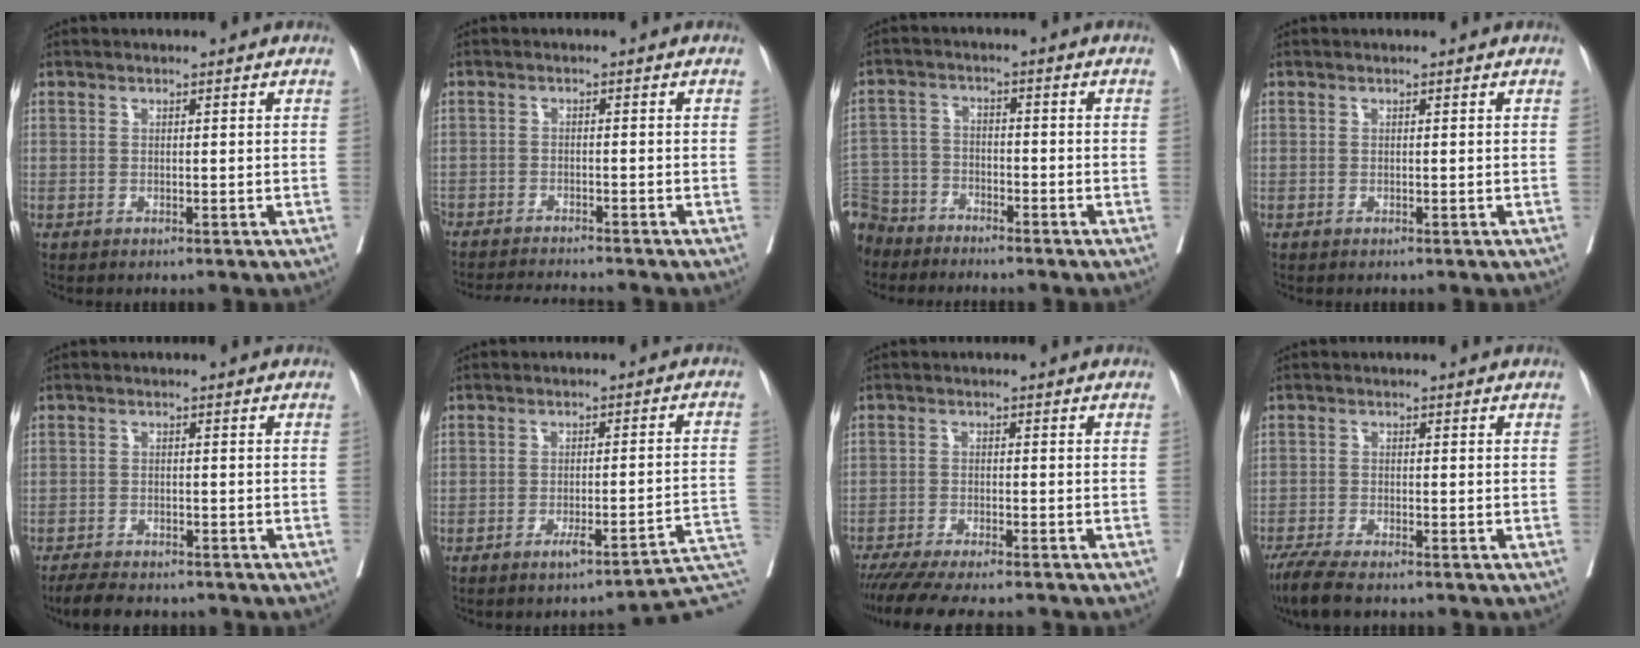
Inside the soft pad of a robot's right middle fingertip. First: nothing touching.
{"total": 8.3, "force": [-7.9, 0.1, 2.6], "torque": [-0.030, -0.015, -0.121]}
{"total": 11.0, "force": [-9.3, 5.6, 2.1], "torque": [-0.071, 0.001, -0.178]}
{"total": 0.0}
{"total": 6.6, "force": [-5.7, 1.9, 2.8], "torque": [-0.044, -0.009, -0.084]}
{"total": 8.3, "force": [-5.9, -0.4, 5.8], "torque": [-0.066, 0.027, -0.073]}
{"total": 11.6, "force": [-10.0, 1.3, 5.7], "torque": [-0.073, -0.019, -0.149]}
{"total": 5.7, "force": [-4.5, 0.9, 3.3], "torque": [-0.063, -0.016, -0.078]}